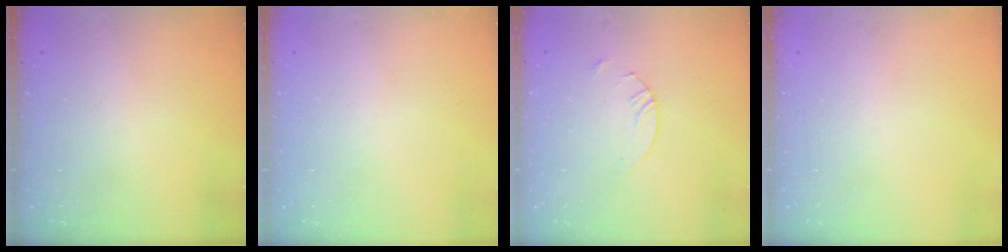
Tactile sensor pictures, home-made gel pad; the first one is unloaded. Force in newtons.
{"total": 0.0}
{"total": 2.4, "press": 2.4, "slide": 0.1}
{"total": 0.0}